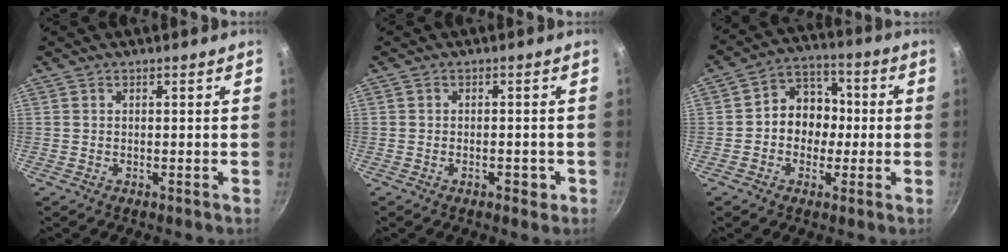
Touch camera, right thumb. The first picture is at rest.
{"total": 2.6, "force": [-1.2, 1.4, 1.9], "torque": [-0.016, 0.008, -0.016]}
{"total": 9.5, "force": [-0.6, 8.1, 4.9], "torque": [-0.021, 0.030, -0.025]}